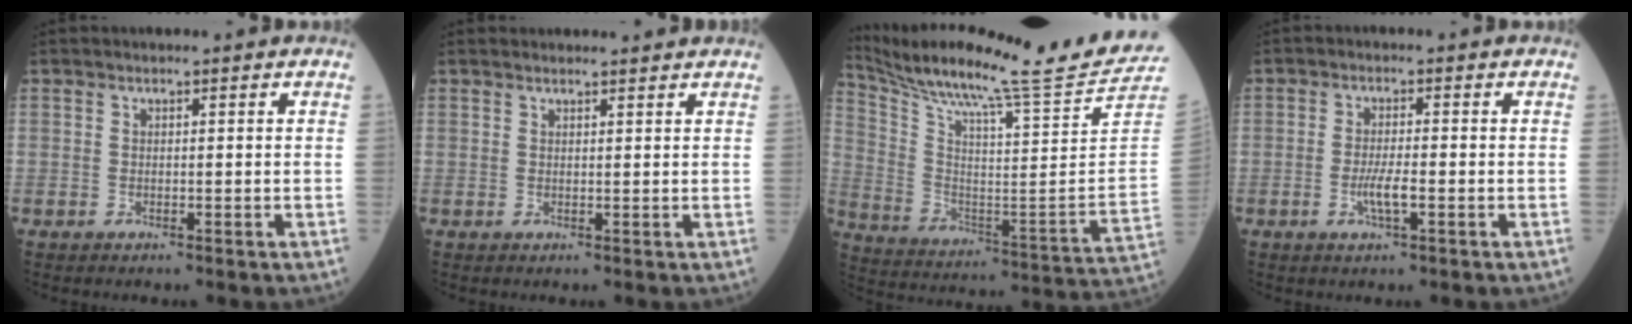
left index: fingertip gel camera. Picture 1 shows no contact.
{"total": 3.2, "force": [3.2, 0.3, 0.5], "torque": [-0.012, 0.013, 0.038]}
{"total": 25.0, "force": [22.4, -3.6, 10.5], "torque": [-0.201, -0.120, 0.335]}
{"total": 3.3, "force": [-1.2, 0.3, 3.1], "torque": [-0.063, -0.006, -0.024]}